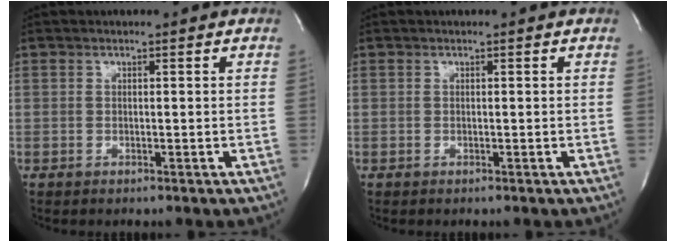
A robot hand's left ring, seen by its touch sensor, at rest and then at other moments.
{"total": 0.0}